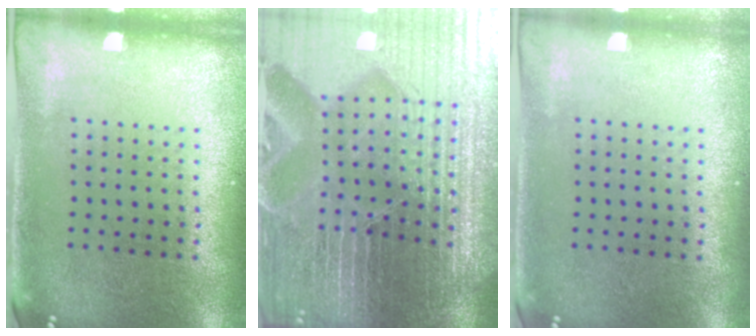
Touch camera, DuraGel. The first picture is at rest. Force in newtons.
{"total": 7.0, "press": 6.1, "slide": 3.4}
{"total": 0.0}